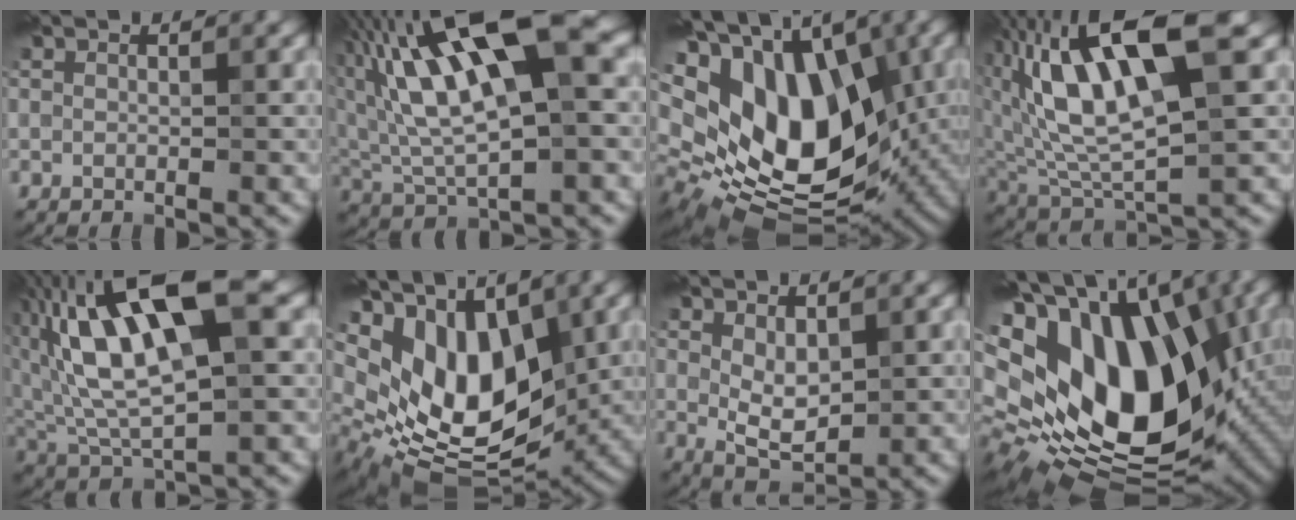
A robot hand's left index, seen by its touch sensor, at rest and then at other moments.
{"total": 14.7, "force": [4.2, 5.9, 12.8], "torque": [-0.245, 0.016, 0.071]}
{"total": 18.4, "force": [3.5, 11.7, 13.8], "torque": [-0.222, 0.008, 0.074]}
{"total": 12.0, "force": [2.9, 4.9, 10.6], "torque": [-0.205, 0.009, 0.049]}
{"total": 13.3, "force": [3.4, 5.6, 11.6], "torque": [-0.228, 0.017, 0.061]}
{"total": 11.8, "force": [3.5, 7.0, 8.9], "torque": [-0.165, -0.006, 0.063]}
{"total": 3.2, "force": [0.8, 1.7, 2.5], "torque": [-0.050, -0.006, 0.020]}
{"total": 21.2, "force": [3.3, 13.8, 15.7], "torque": [-0.260, -0.022, 0.098]}